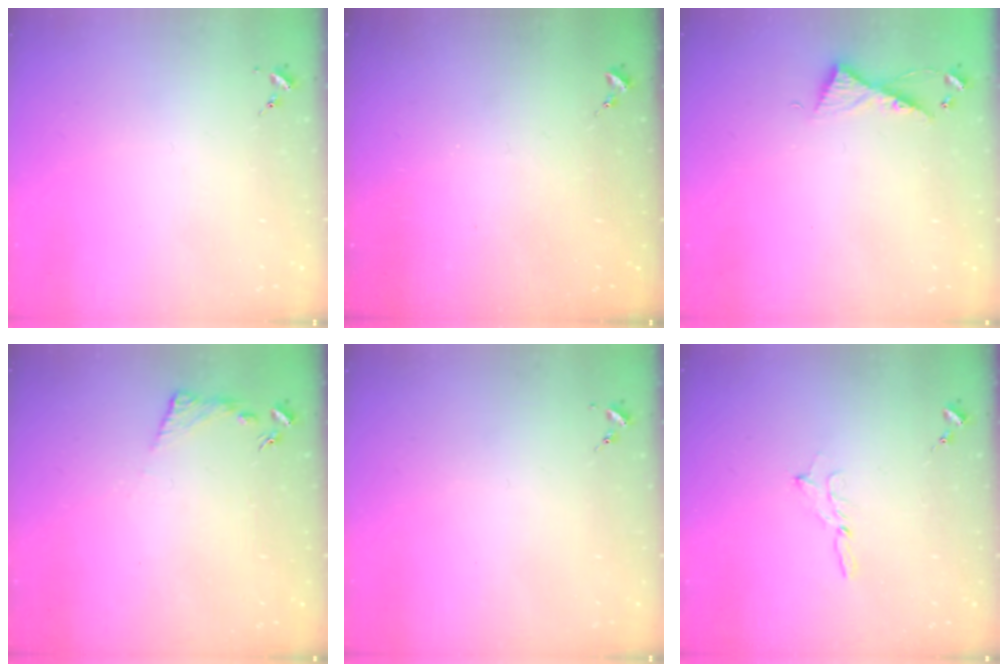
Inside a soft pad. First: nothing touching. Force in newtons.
{"total": 0.0}
{"total": 6.2, "press": 6.2, "slide": 0.6}
{"total": 6.0, "press": 6.0, "slide": 0.4}
{"total": 0.0}
{"total": 2.3, "press": 2.3, "slide": 0.2}